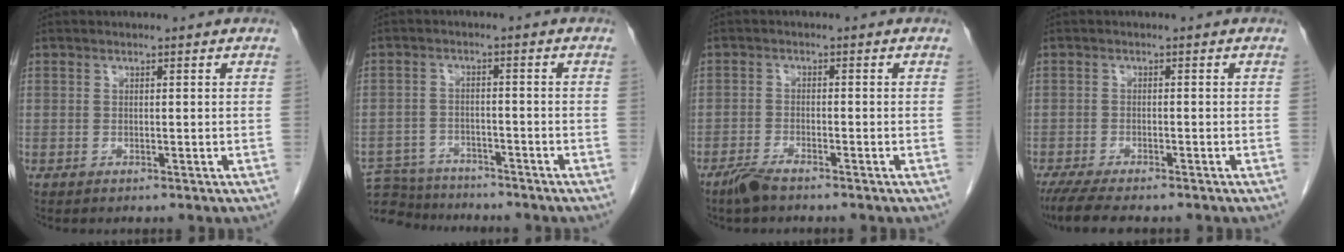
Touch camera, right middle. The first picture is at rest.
{"total": 9.9, "force": [-9.3, 2.8, 1.7], "torque": [-0.034, 0.005, -0.145]}
{"total": 3.2, "force": [-2.6, 0.5, 1.8], "torque": [-0.042, -0.005, -0.050]}
{"total": 7.5, "force": [-6.0, 1.7, 4.2], "torque": [-0.065, -0.015, -0.096]}